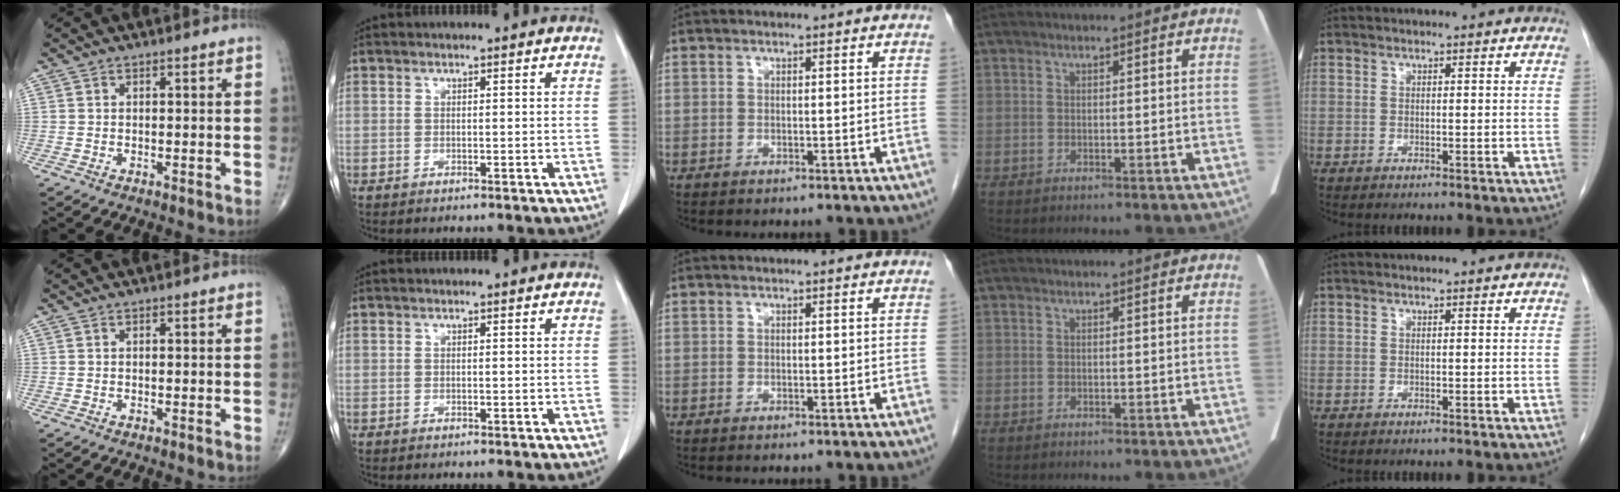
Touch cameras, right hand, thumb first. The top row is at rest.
{}